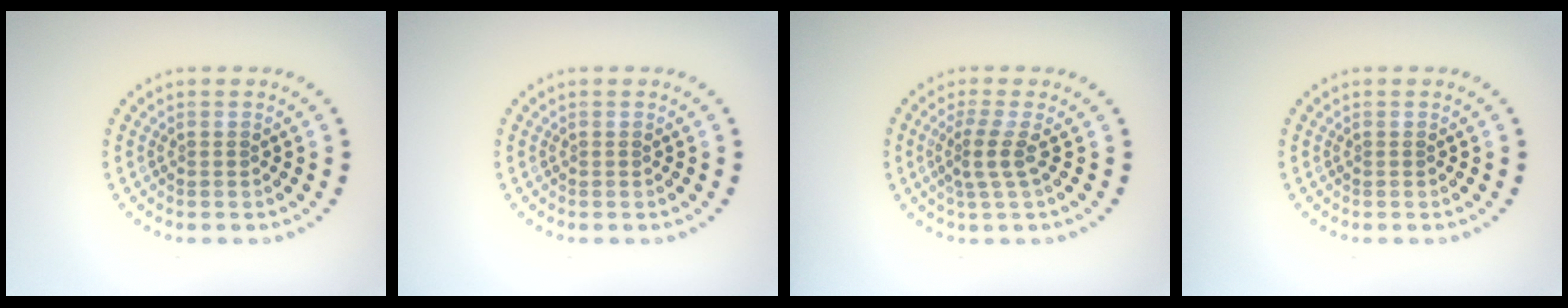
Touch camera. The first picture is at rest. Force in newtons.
{"total": 0.0}
{"total": 2.3, "press": 1.6, "slide": 1.7}
{"total": 0.0}